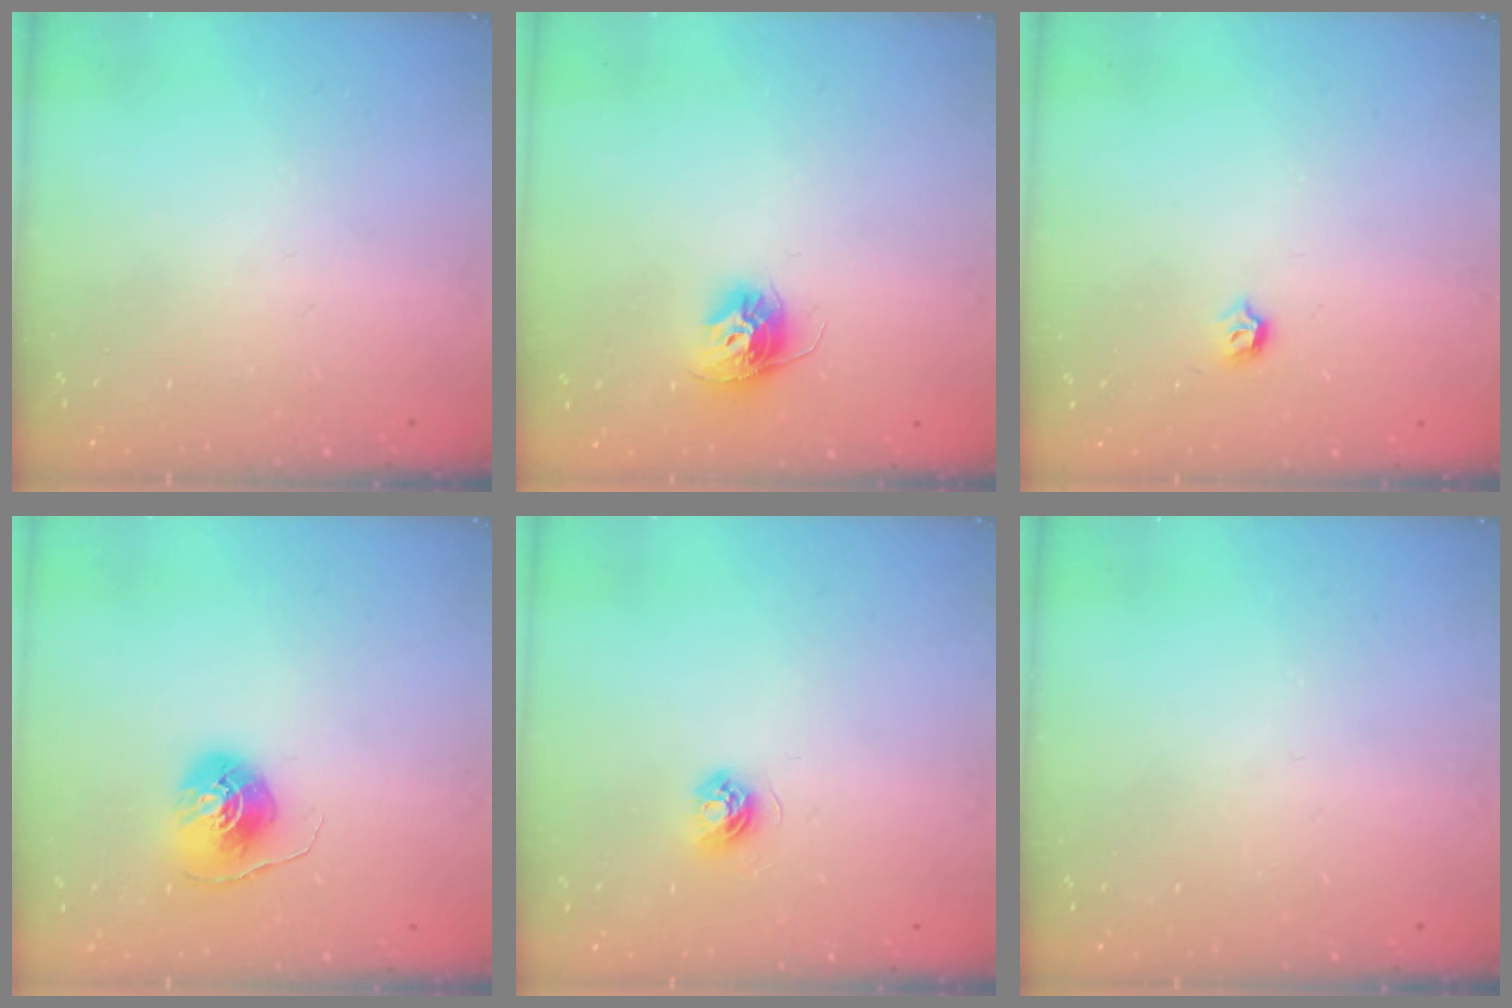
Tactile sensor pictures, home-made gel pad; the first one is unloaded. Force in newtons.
{"total": 10.4, "press": 10.4, "slide": 0.5}
{"total": 3.7, "press": 3.6, "slide": 0.6}
{"total": 7.3, "press": 7.3, "slide": 0.1}
{"total": 4.4, "press": 4.4, "slide": 0.5}
{"total": 0.0}